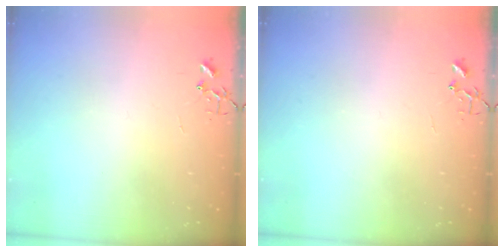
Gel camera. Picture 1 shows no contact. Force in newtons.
{"total": 0.0}